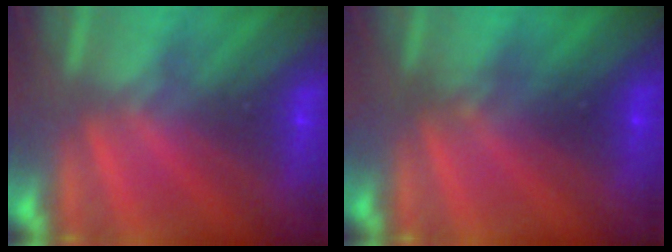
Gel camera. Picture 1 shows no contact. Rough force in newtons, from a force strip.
{"total": 2.3}